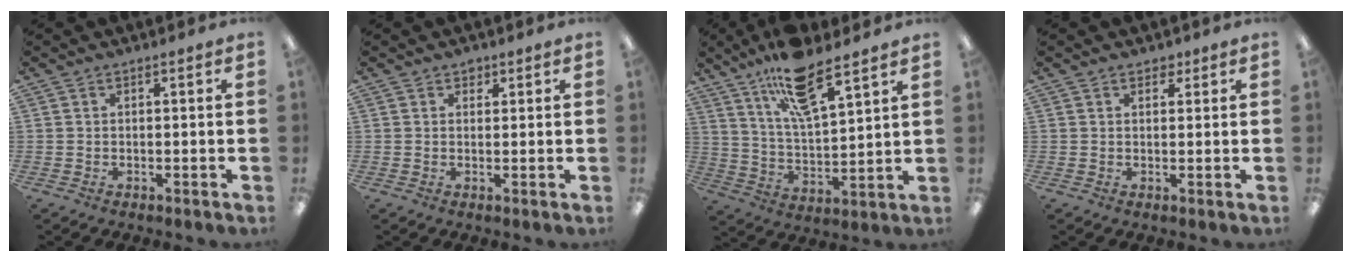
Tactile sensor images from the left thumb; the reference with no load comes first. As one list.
[{"total": 1.7, "force": [1.3, 1.0, 0.3], "torque": [0.010, -0.006, 0.021]}, {"total": 15.3, "force": [10.9, 4.6, 9.6], "torque": [-0.165, -0.047, 0.184]}, {"total": 2.3, "force": [1.6, 1.3, 1.0], "torque": [-0.006, -0.004, 0.026]}]